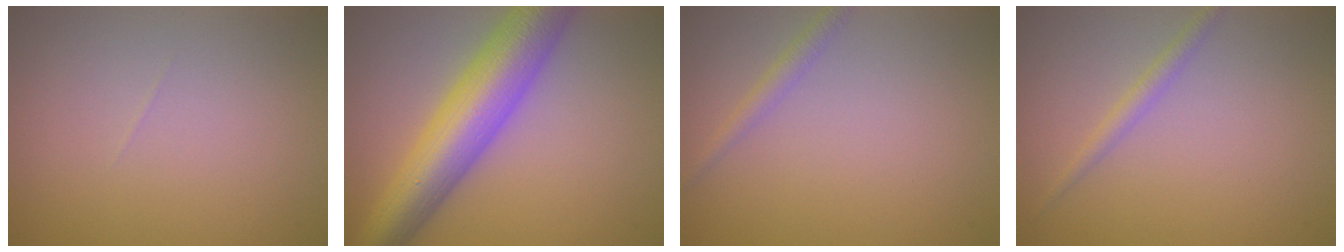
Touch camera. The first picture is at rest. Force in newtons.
{"total": 9.3, "press": 9.3, "slide": 0.1}
{"total": 1.3, "press": 1.3, "slide": 0.0}
{"total": 1.4, "press": 1.4, "slide": 0.0}